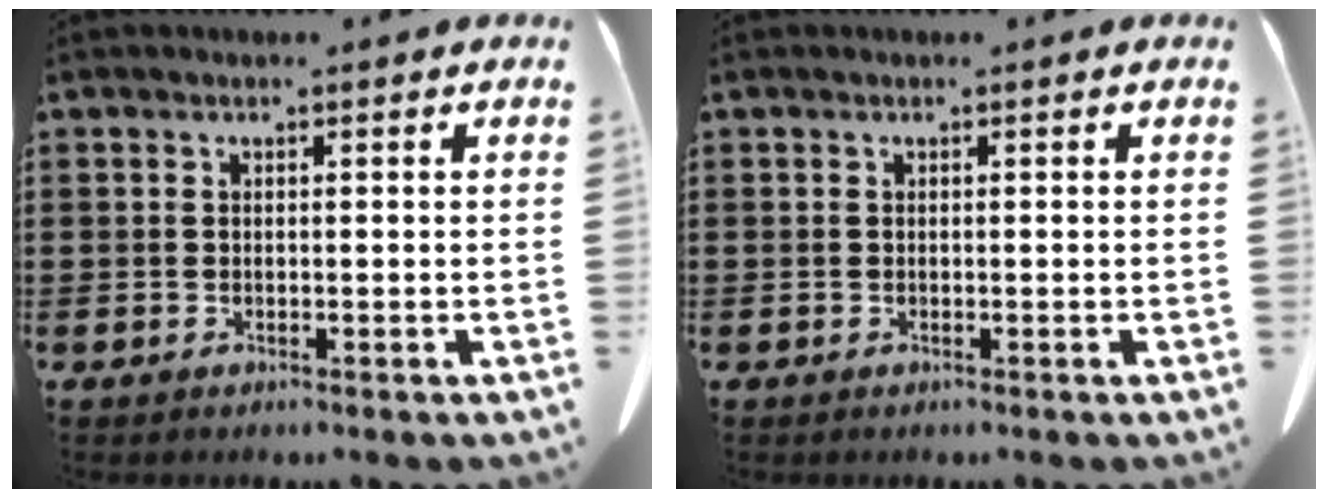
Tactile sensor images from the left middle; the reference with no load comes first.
{"total": 0.0}